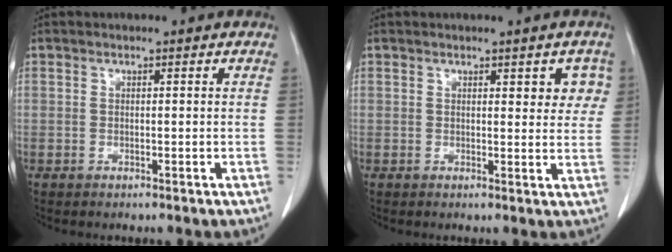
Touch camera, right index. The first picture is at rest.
{"total": 3.9, "force": [1.5, 1.8, 3.2], "torque": [-0.025, 0.006, 0.015]}